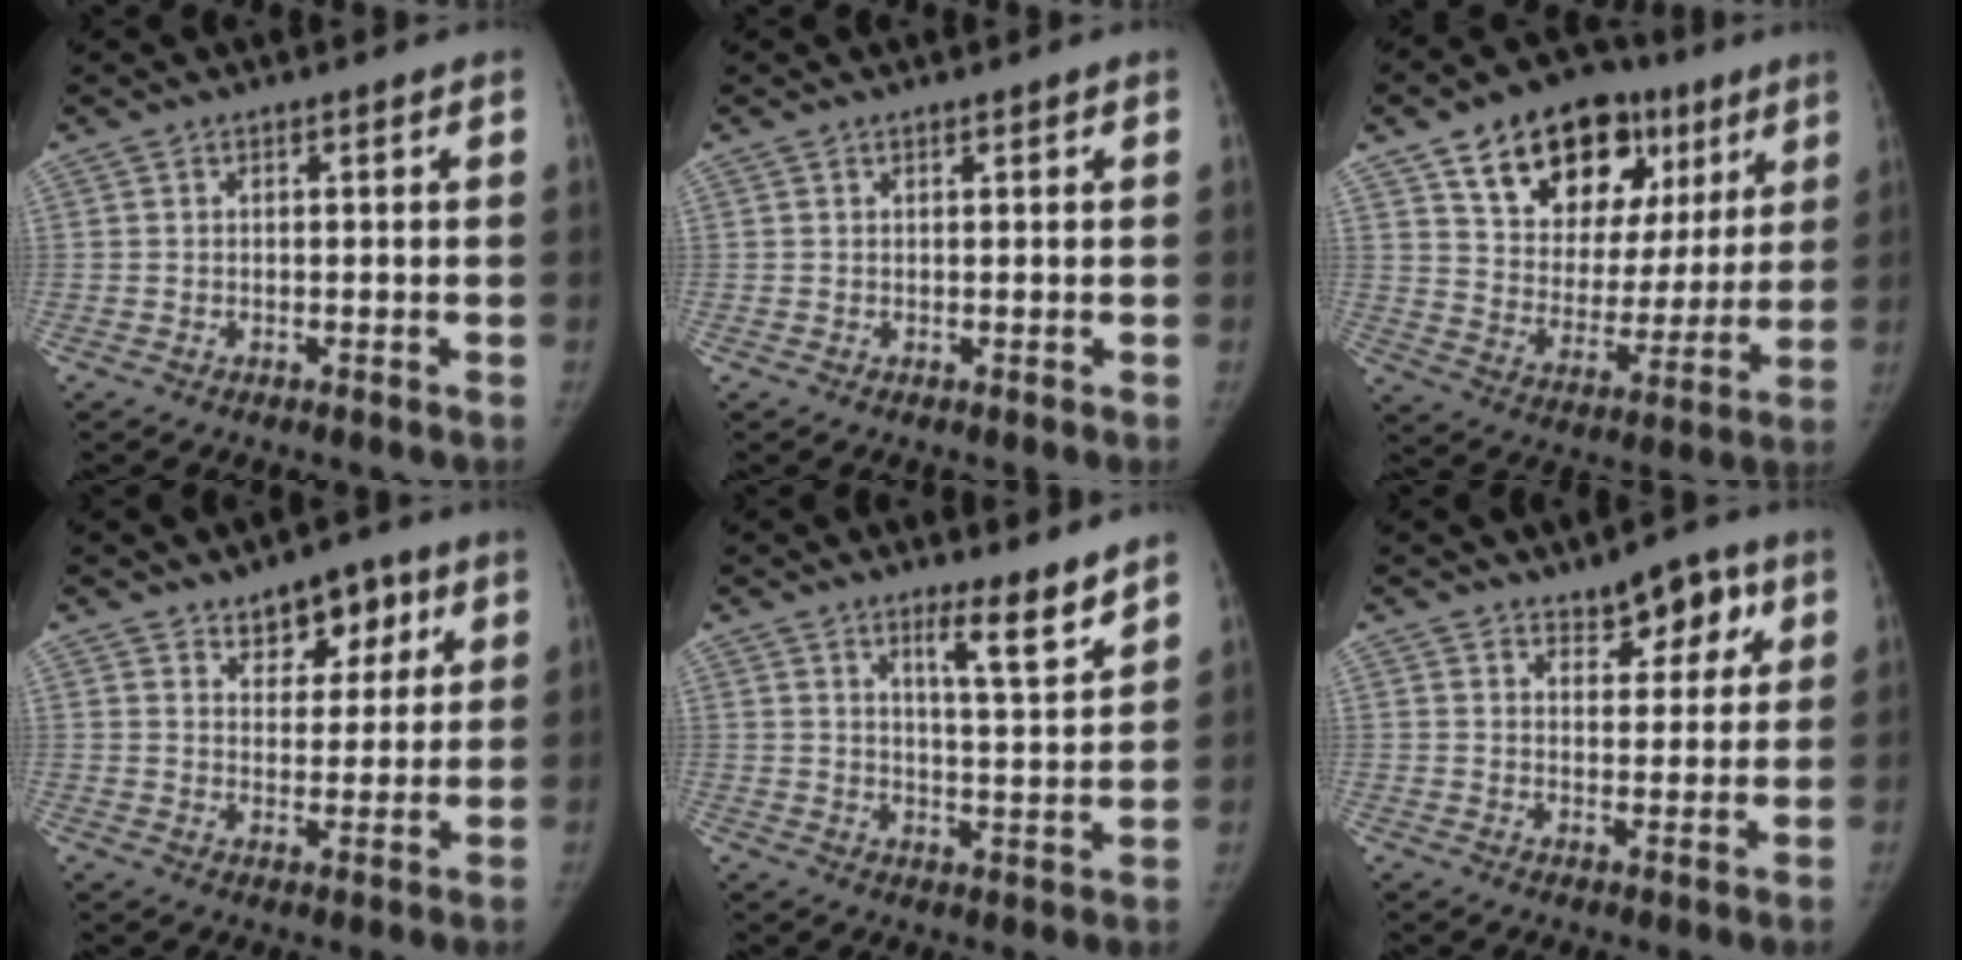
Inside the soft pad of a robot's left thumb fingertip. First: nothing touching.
{"total": 0.7, "force": [0.5, 0.3, 0.3], "torque": [-0.001, 0.000, 0.007]}
{"total": 23.9, "force": [12.3, 15.1, 13.8], "torque": [-0.154, -0.009, 0.198]}
{"total": 8.7, "force": [5.1, 5.3, 4.6], "torque": [-0.020, -0.023, 0.075]}
{"total": 7.8, "force": [5.8, 1.0, 5.2], "torque": [-0.071, -0.052, 0.092]}
{"total": 7.6, "force": [4.5, 4.1, 4.6], "torque": [-0.022, -0.020, 0.062]}